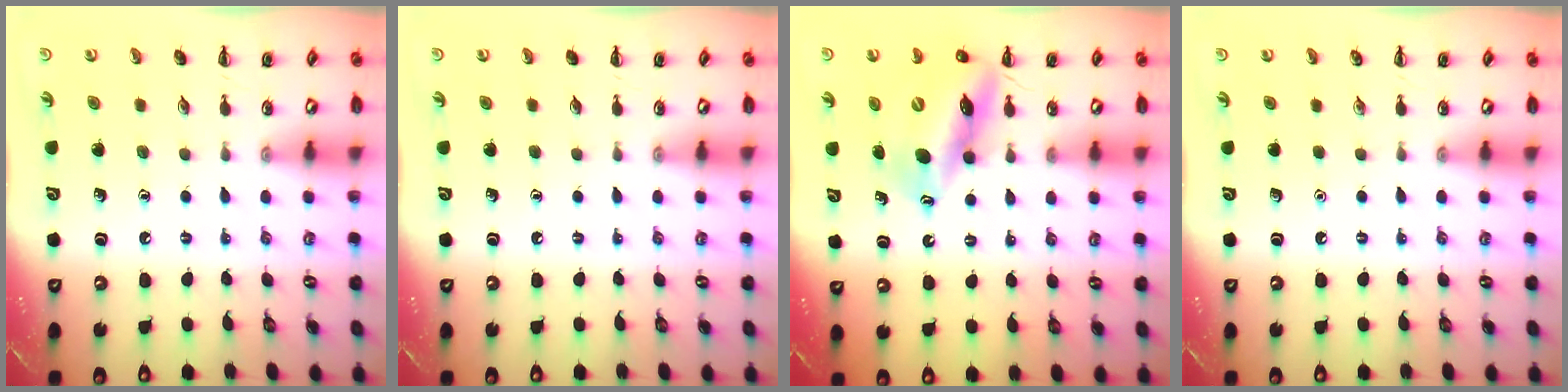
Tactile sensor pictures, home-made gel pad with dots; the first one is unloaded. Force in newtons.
{"total": 0.0}
{"total": 13.6, "press": 13.0, "slide": 3.9}
{"total": 0.0}